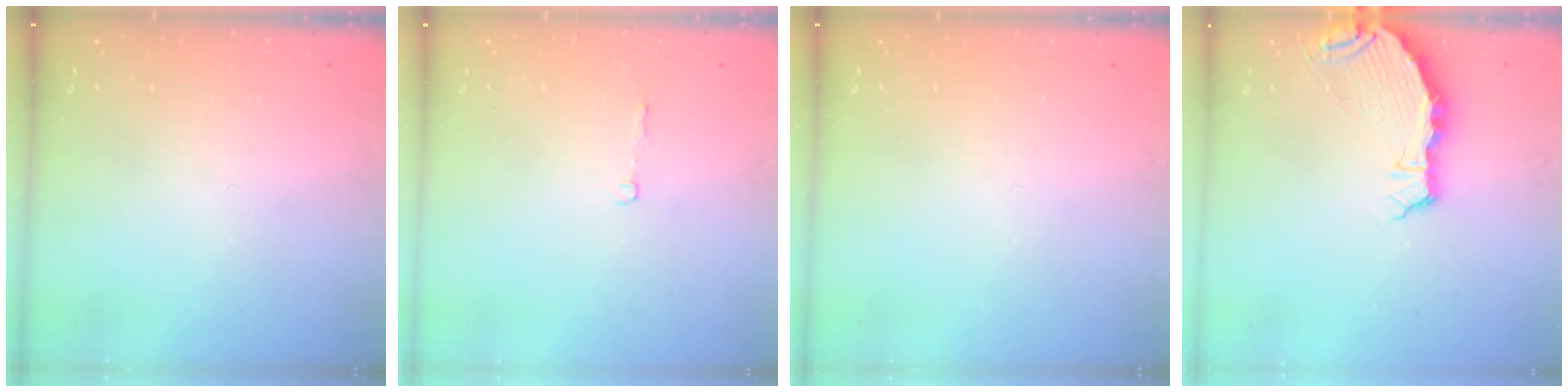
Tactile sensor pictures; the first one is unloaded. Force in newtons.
{"total": 2.2, "press": 2.2, "slide": 0.4}
{"total": 0.0}
{"total": 5.5, "press": 5.3, "slide": 1.5}